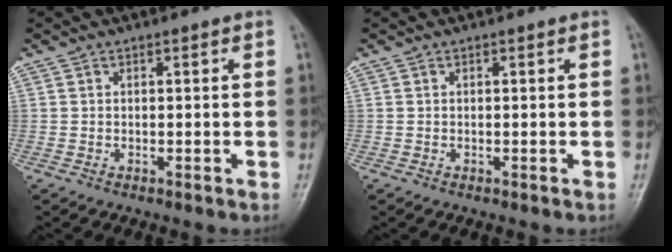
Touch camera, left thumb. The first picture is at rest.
{"total": 0.0}